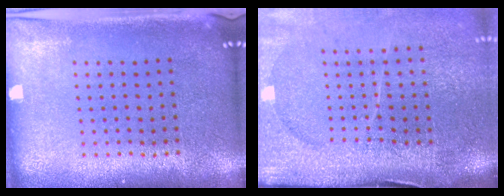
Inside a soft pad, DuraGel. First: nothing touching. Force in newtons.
{"total": 4.7, "press": 3.8, "slide": 2.7}